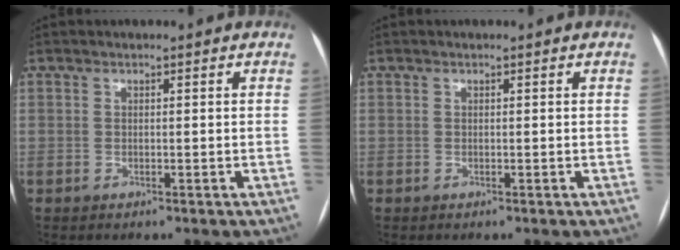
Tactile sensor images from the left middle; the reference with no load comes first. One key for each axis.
{"total": 0.0}